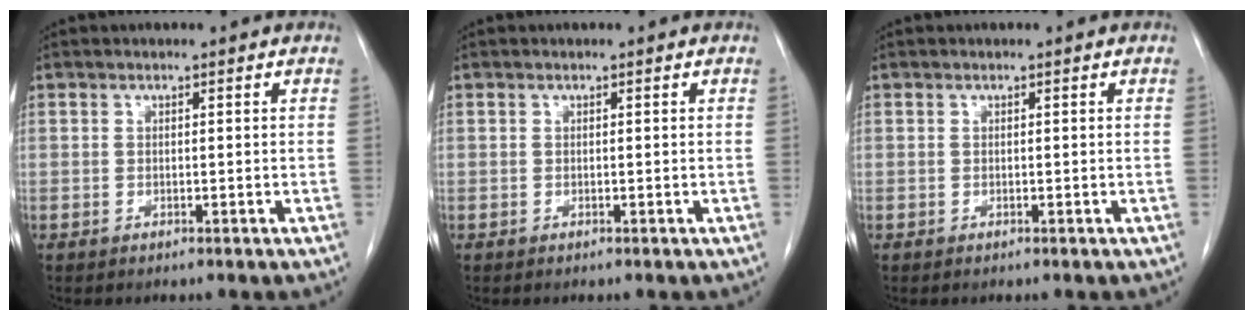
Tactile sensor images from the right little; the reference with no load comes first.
{"total": 0.0}
{"total": 0.0}